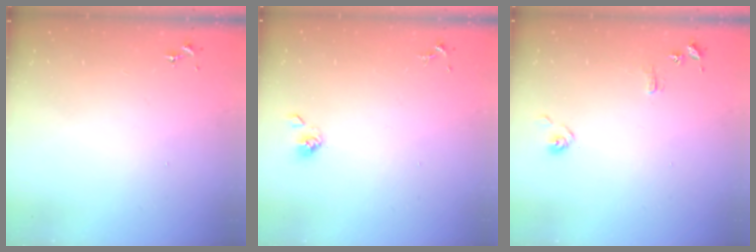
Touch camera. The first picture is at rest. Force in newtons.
{"total": 3.9, "press": 3.7, "slide": 1.2}
{"total": 10.0, "press": 9.9, "slide": 0.9}